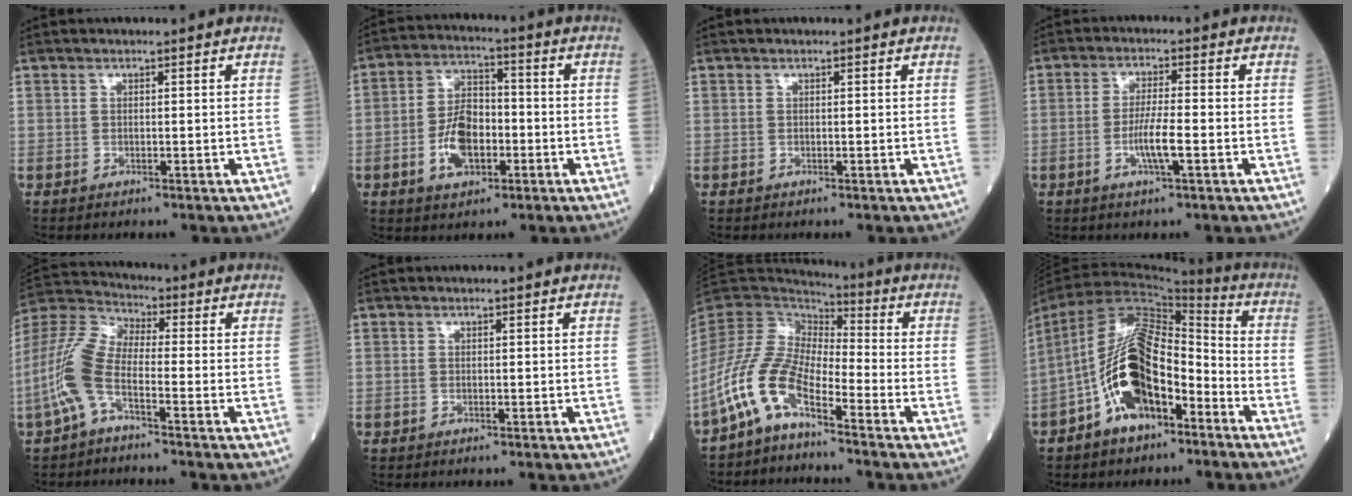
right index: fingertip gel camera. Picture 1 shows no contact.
{"total": 8.7, "force": [-2.7, 4.7, 6.8], "torque": [-0.137, 0.013, -0.047]}
{"total": 0.0}
{"total": 5.0, "force": [-1.7, 0.2, 4.8], "torque": [-0.094, -0.006, -0.032]}
{"total": 9.1, "force": [-3.6, 3.1, 7.8], "torque": [-0.200, 0.016, -0.083]}
{"total": 0.0}
{"total": 9.1, "force": [-5.6, 3.3, 6.3], "torque": [-0.150, 0.014, -0.121]}
{"total": 15.9, "force": [-6.3, 7.4, 12.7], "torque": [-0.263, 0.021, -0.105]}